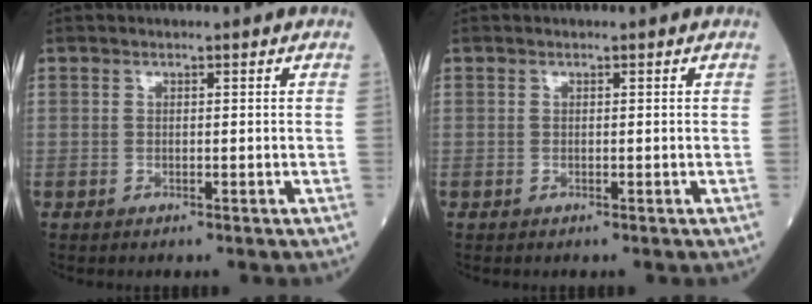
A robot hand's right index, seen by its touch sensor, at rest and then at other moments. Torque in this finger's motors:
{"motor_torque": [0.06, 0.00, 0.05, 0.02]}